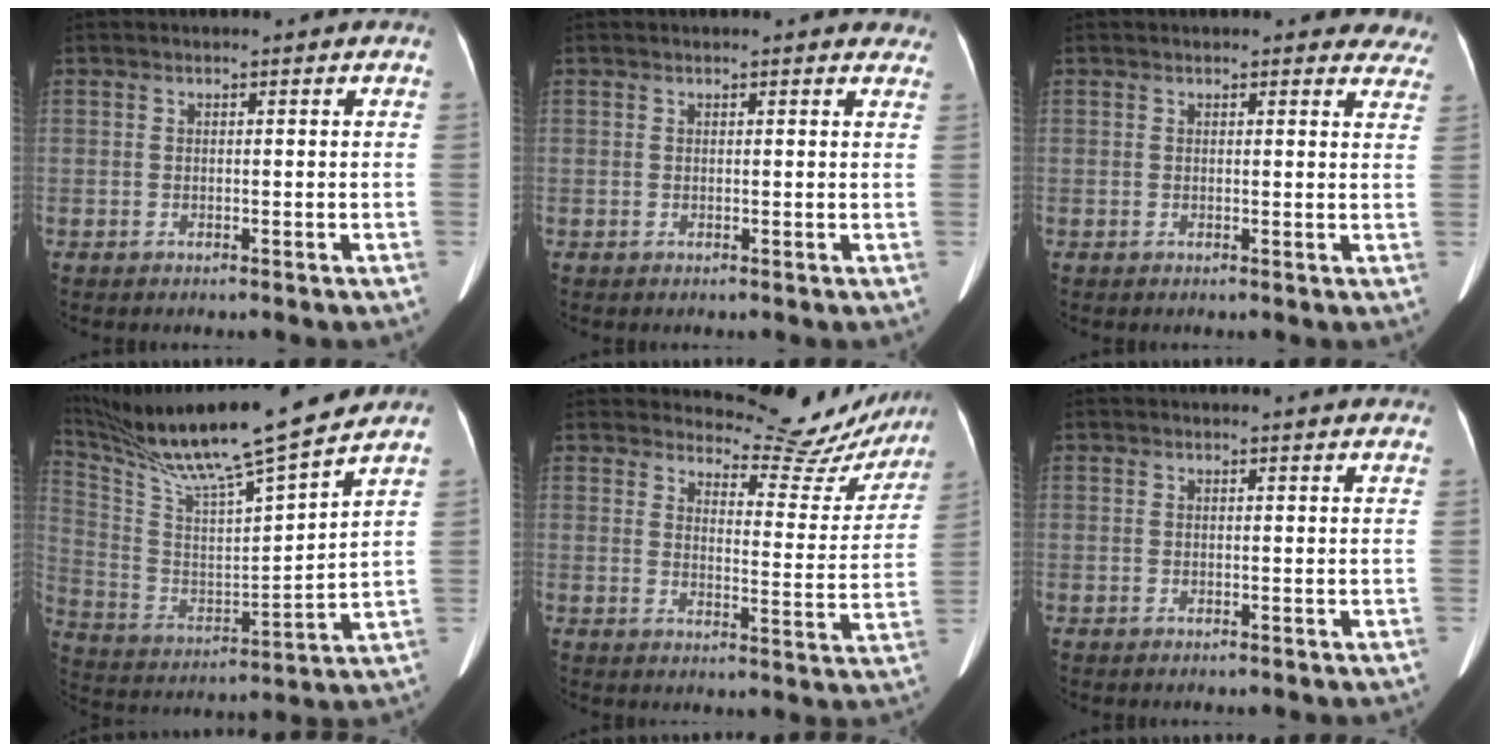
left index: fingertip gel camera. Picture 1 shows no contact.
{"total": 6.6, "force": [6.1, 1.8, 1.8], "torque": [-0.004, 0.016, 0.053]}
{"total": 10.1, "force": [9.4, 2.9, 2.3], "torque": [0.013, -0.001, 0.079]}
{"total": 21.3, "force": [18.6, -0.3, 10.5], "torque": [-0.202, -0.012, 0.319]}
{"total": 13.3, "force": [12.9, 3.1, 0.7], "torque": [0.013, -0.051, 0.139]}
{"total": 2.5, "force": [2.5, 0.4, 0.4], "torque": [-0.013, 0.007, 0.021]}